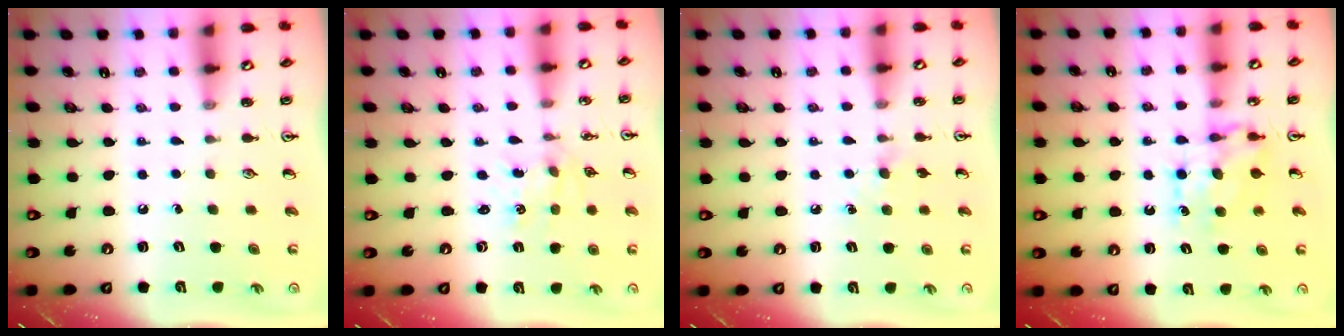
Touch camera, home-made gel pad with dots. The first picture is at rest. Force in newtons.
{"total": 1.0, "press": 0.9, "slide": 0.2}
{"total": 4.5, "press": 4.4, "slide": 0.7}
{"total": 7.1, "press": 7.1, "slide": 0.7}